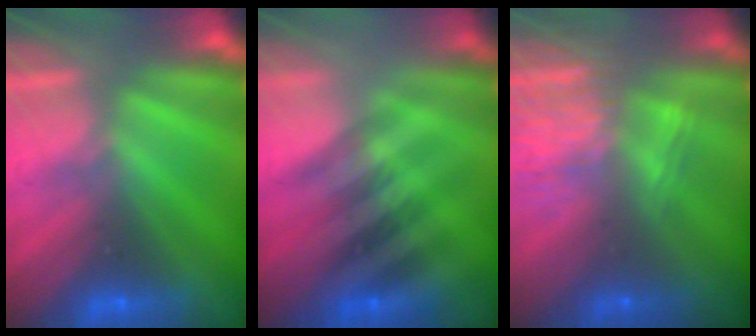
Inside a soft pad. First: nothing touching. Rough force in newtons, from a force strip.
{"total": 2.3}
{"total": 8.4}